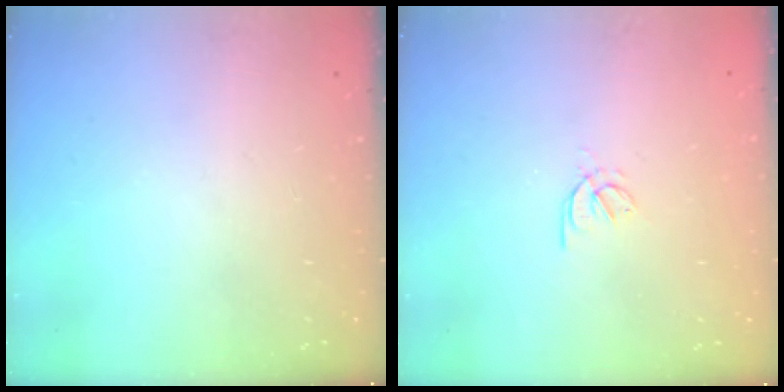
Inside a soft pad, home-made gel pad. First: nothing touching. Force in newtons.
{"total": 2.4, "press": 2.4, "slide": 0.5}